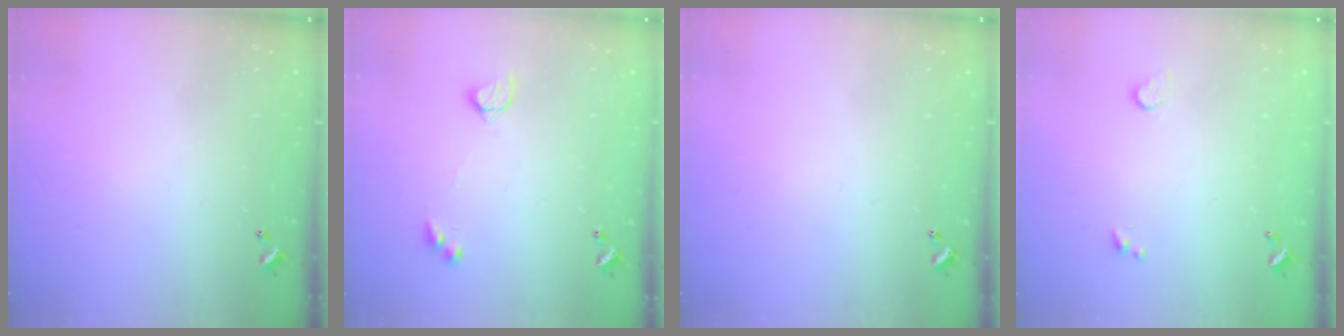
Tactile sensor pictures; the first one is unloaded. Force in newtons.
{"total": 3.7, "press": 3.7, "slide": 0.5}
{"total": 0.0}
{"total": 0.6, "press": 0.3, "slide": 0.5}